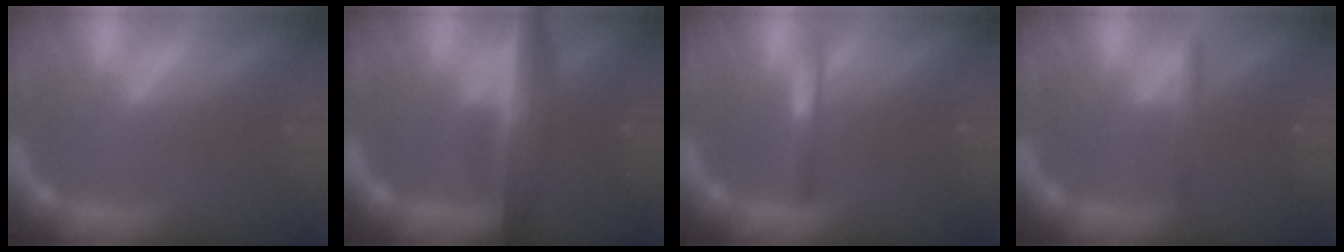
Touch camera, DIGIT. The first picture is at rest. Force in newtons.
{"total": 7.1}
{"total": 2.0}
{"total": 1.9}